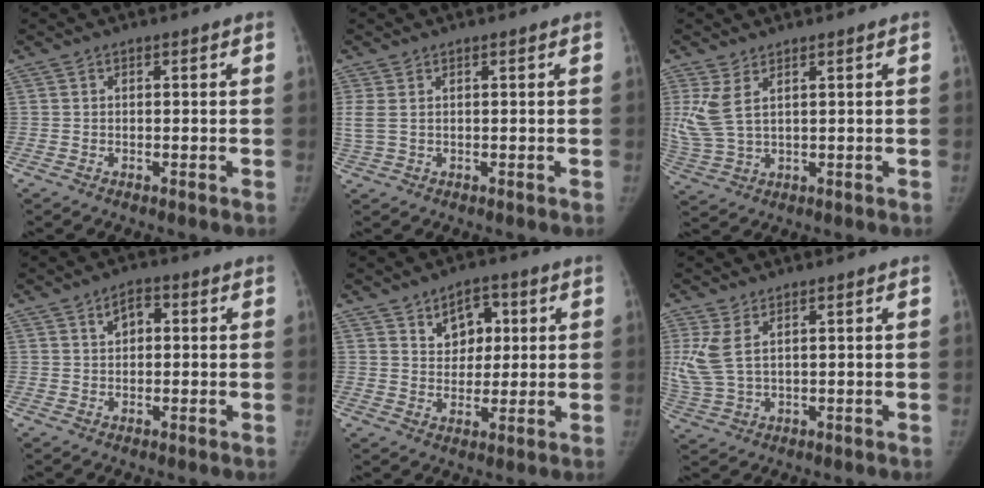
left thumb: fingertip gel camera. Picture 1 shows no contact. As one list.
[{"total": 3.0, "force": [0.6, 1.7, 2.4], "torque": [-0.083, 0.007, 0.020]}, {"total": 7.0, "force": [2.7, 3.2, 5.6], "torque": [-0.146, -0.007, 0.066]}, {"total": 3.5, "force": [1.0, 2.2, 2.4], "torque": [-0.027, 0.008, 0.014]}, {"total": 7.2, "force": [2.8, 5.2, 4.1], "torque": [-0.021, -0.010, 0.042]}, {"total": 6.9, "force": [2.4, 3.3, 5.6], "torque": [-0.148, -0.004, 0.059]}]